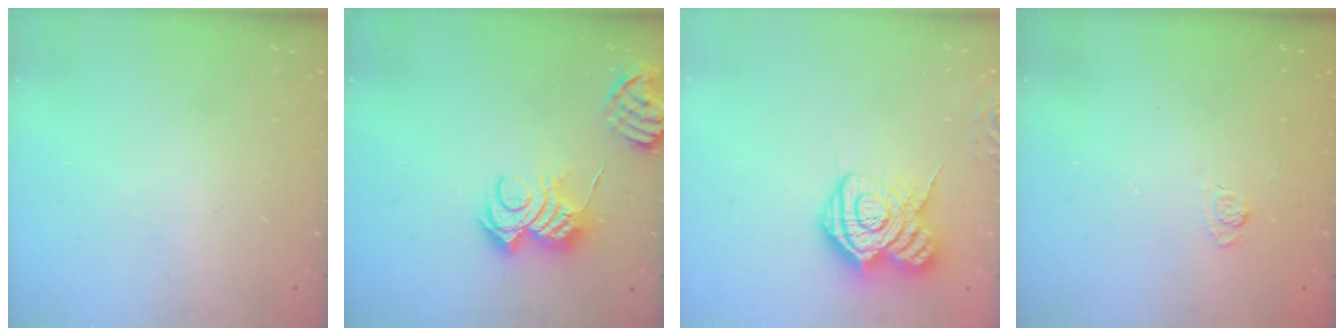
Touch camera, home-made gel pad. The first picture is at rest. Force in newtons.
{"total": 10.9, "press": 10.8, "slide": 1.1}
{"total": 13.5, "press": 13.5, "slide": 0.9}
{"total": 2.2, "press": 1.8, "slide": 1.3}